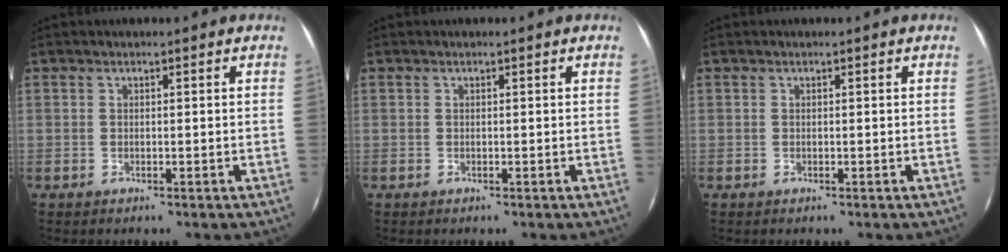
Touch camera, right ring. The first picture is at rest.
{"total": 0.0}
{"total": 0.0}